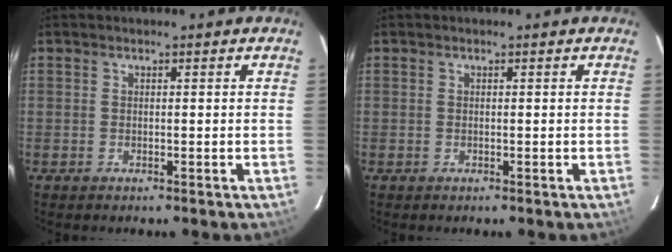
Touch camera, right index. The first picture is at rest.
{"total": 0.0}